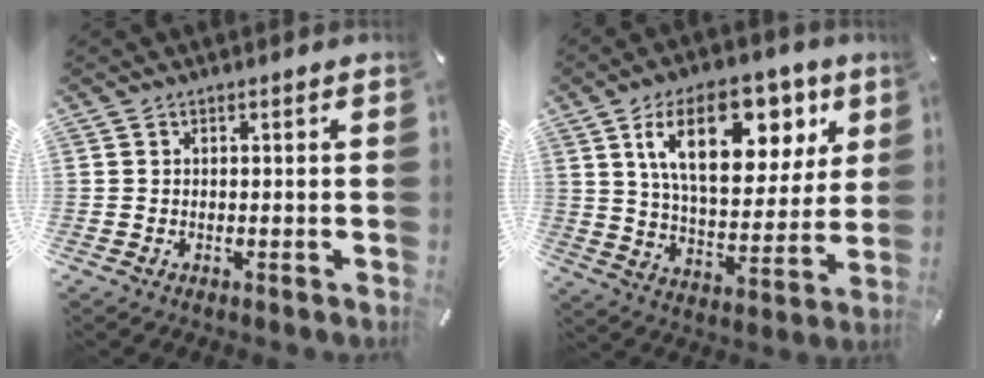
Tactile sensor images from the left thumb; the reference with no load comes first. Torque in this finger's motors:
{"motor_torque": [0.97, 0.98, 1.44, -1.33, 0.40]}